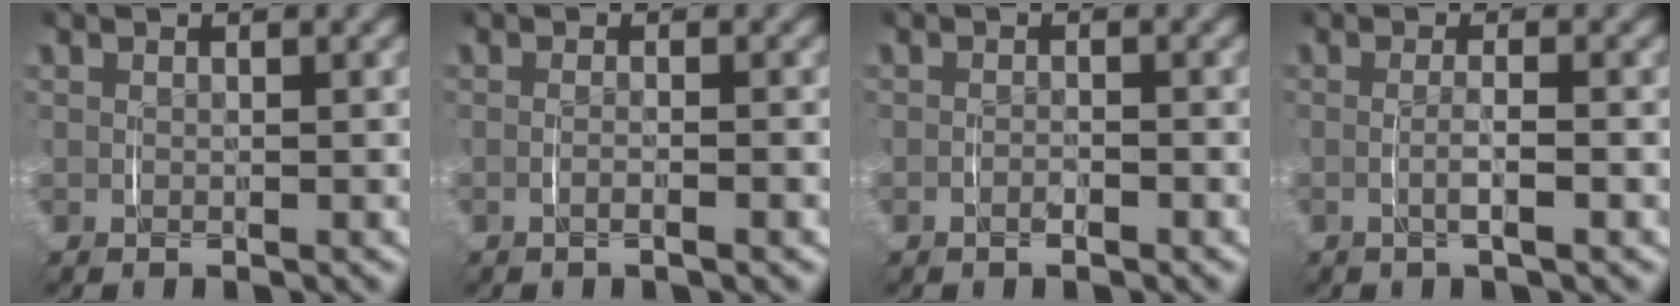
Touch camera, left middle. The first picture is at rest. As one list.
[{"total": 1.0, "force": [-0.5, -0.2, 0.8], "torque": [-0.019, -0.001, -0.010]}, {"total": 0.9, "force": [-0.7, 0.3, 0.5], "torque": [-0.008, 0.000, -0.013]}, {"total": 1.8, "force": [-0.6, -0.1, 1.7], "torque": [-0.029, -0.001, -0.010]}]